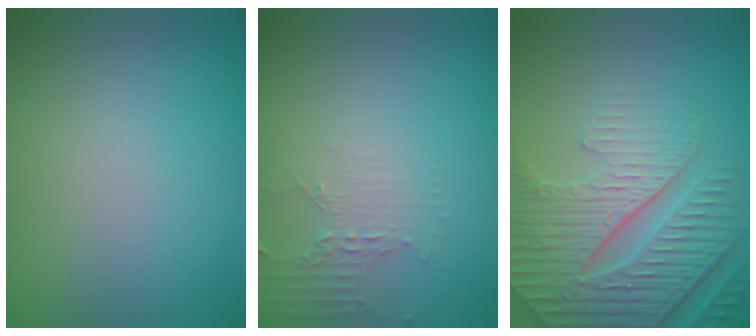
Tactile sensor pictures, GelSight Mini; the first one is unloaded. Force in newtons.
{"total": 2.1, "press": 1.5, "slide": 1.5}
{"total": 7.5, "press": 6.0, "slide": 4.6}